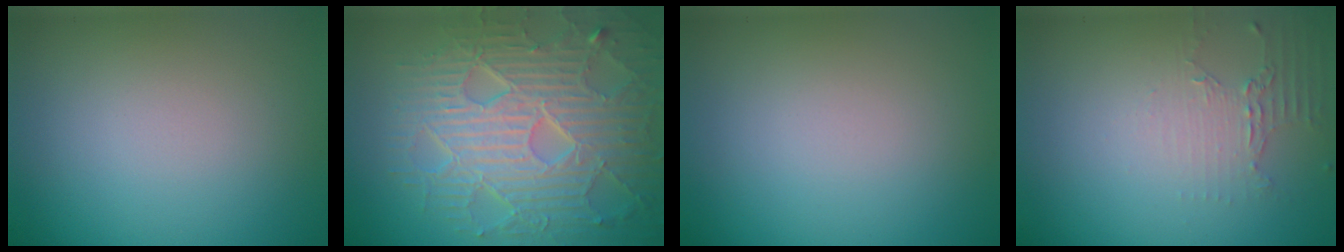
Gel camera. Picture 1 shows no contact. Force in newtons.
{"total": 9.0, "press": 6.4, "slide": 6.3}
{"total": 0.0}
{"total": 2.2, "press": 1.6, "slide": 1.5}